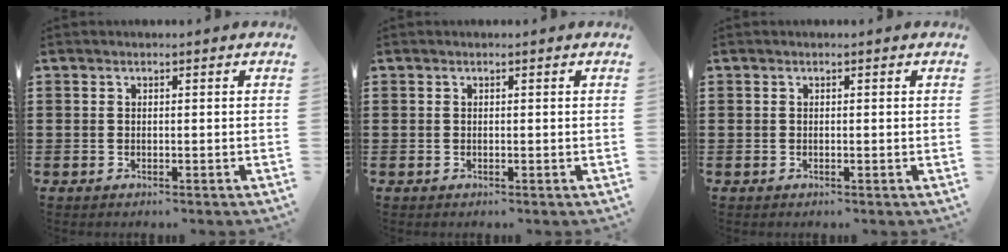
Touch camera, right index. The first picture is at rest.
{"total": 0.0}
{"total": 0.0}